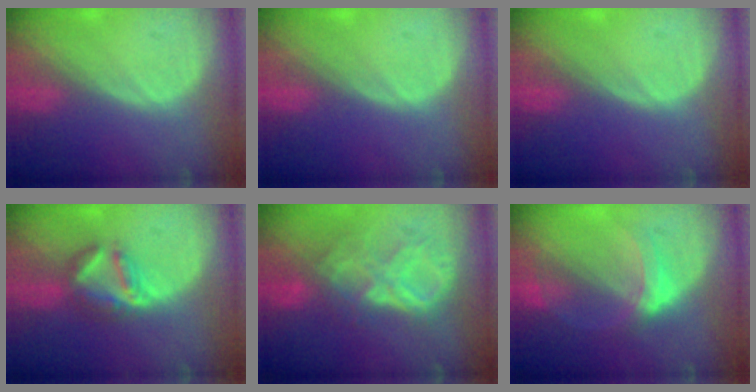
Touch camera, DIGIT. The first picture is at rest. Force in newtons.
{"total": 0.0}
{"total": 0.0}
{"total": 5.9, "press": 5.4, "slide": 2.3}
{"total": 8.8, "press": 7.6, "slide": 4.3}
{"total": 5.2, "press": 4.8, "slide": 1.9}